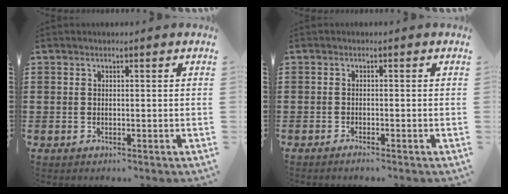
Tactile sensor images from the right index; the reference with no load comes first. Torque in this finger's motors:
{"motor_torque": [-0.09, 0.16, 0.07, 0.00]}